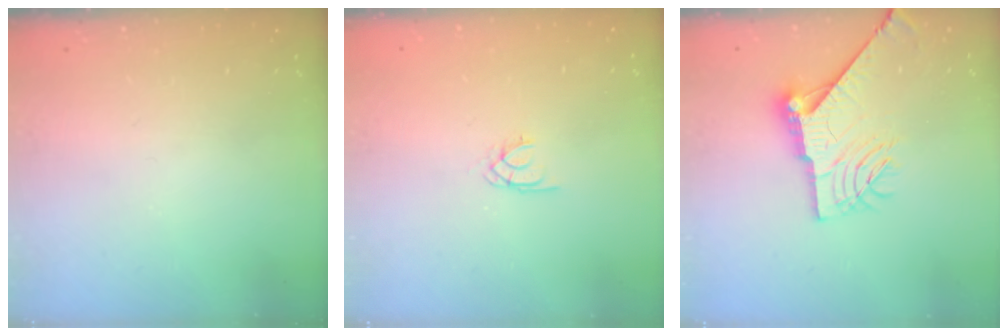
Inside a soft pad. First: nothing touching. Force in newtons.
{"total": 1.8, "press": 1.8, "slide": 0.3}
{"total": 14.0, "press": 13.9, "slide": 0.9}